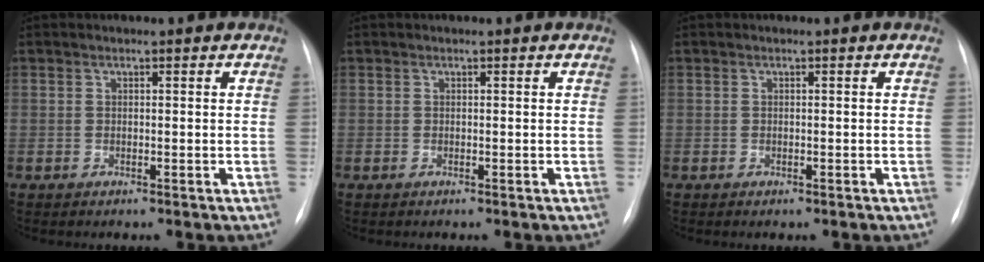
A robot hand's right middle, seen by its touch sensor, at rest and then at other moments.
{"total": 0.0}
{"total": 0.0}